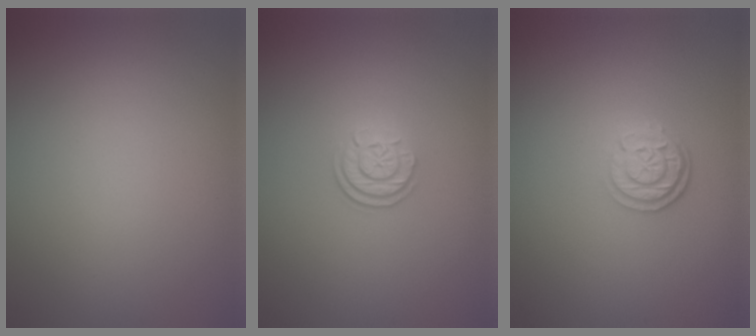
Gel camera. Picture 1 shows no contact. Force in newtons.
{"total": 2.4, "press": 1.8, "slide": 1.5}
{"total": 2.8, "press": 2.3, "slide": 1.6}